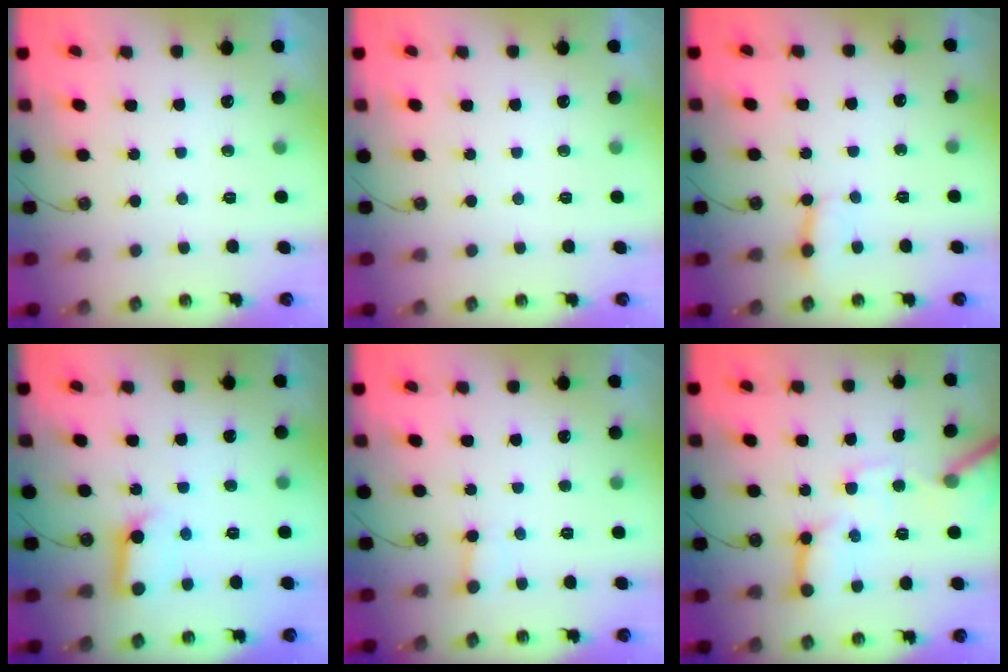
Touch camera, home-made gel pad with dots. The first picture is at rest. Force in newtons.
{"total": 0.0}
{"total": 3.7, "press": 3.7, "slide": 0.3}
{"total": 9.8, "press": 9.8, "slide": 1.2}
{"total": 2.6, "press": 2.6, "slide": 0.2}
{"total": 13.9, "press": 13.8, "slide": 1.7}